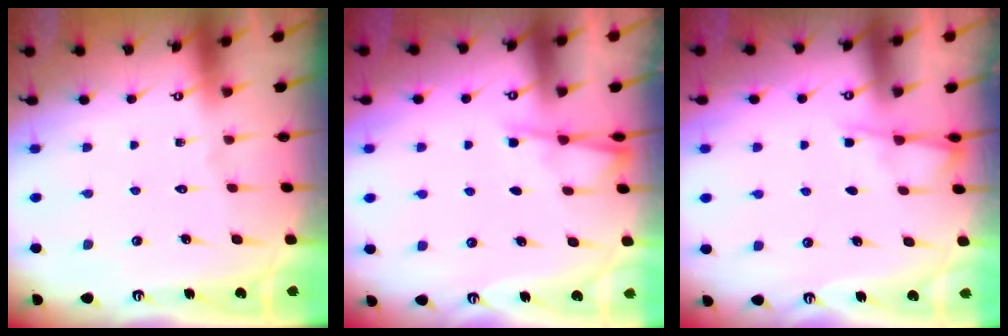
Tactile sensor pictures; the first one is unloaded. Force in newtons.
{"total": 3.5, "press": 3.4, "slide": 0.4}
{"total": 2.7, "press": 2.6, "slide": 0.4}